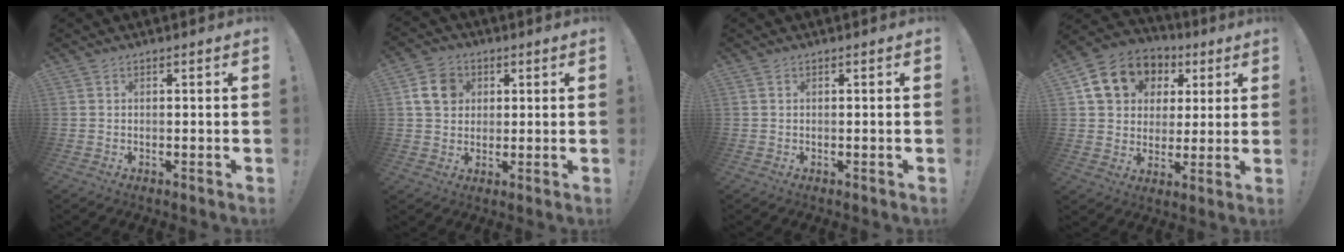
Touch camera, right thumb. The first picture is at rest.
{"total": 8.9, "force": [2.9, 7.5, 3.8], "torque": [-0.059, 0.003, 0.062]}
{"total": 0.0}
{"total": 14.7, "force": [6.2, 11.8, 6.3], "torque": [-0.087, -0.024, 0.129]}